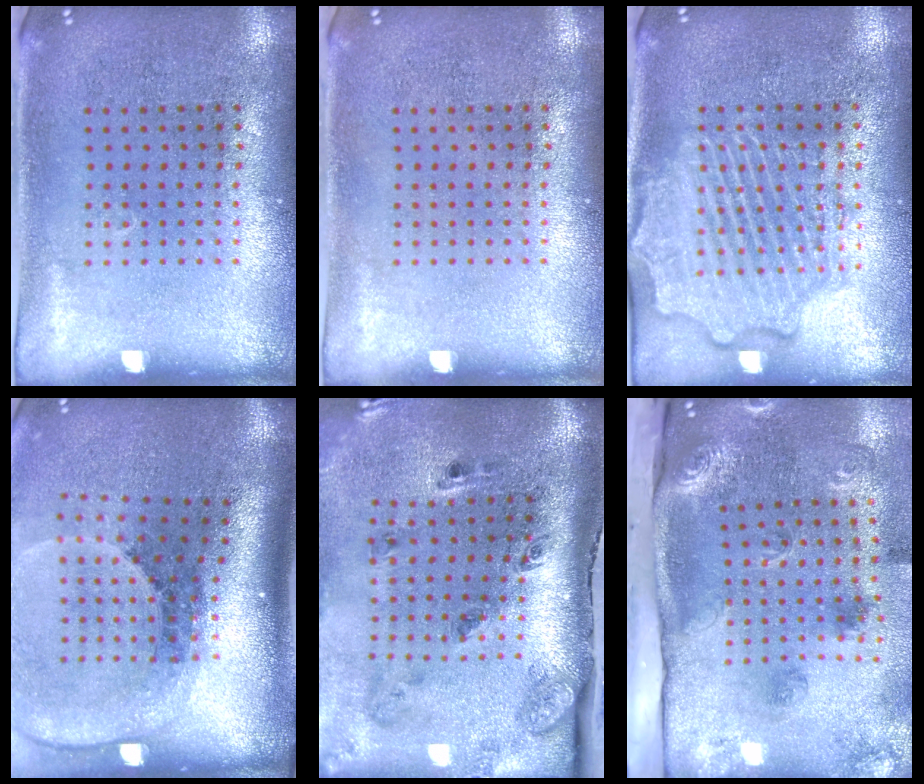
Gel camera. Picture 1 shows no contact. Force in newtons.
{"total": 0.0}
{"total": 2.6, "press": 2.6, "slide": 0.3}
{"total": 2.8, "press": 1.8, "slide": 2.1}
{"total": 3.2, "press": 2.1, "slide": 2.5}
{"total": 3.1, "press": 2.0, "slide": 2.4}